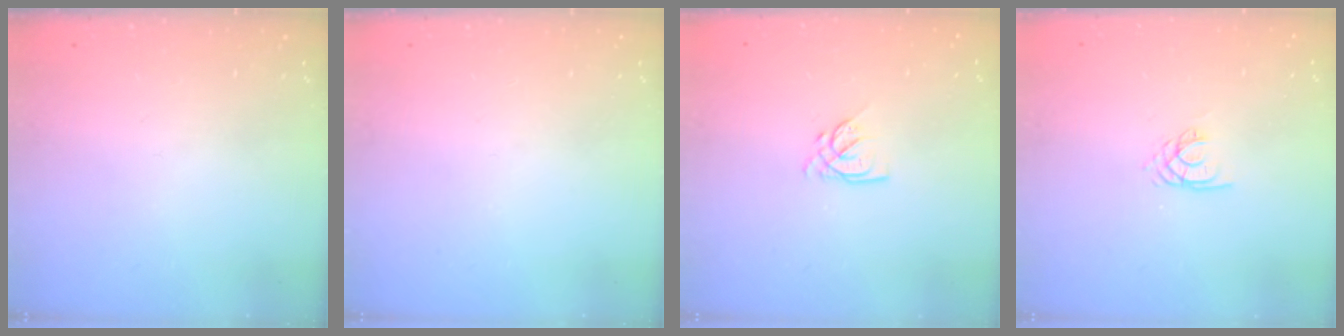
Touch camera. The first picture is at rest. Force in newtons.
{"total": 0.0}
{"total": 4.2, "press": 4.2, "slide": 0.3}
{"total": 2.1, "press": 2.1, "slide": 0.3}